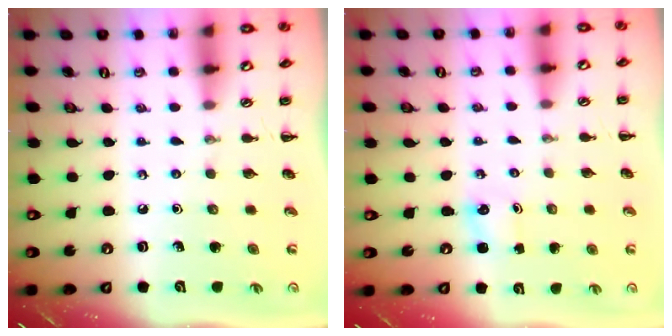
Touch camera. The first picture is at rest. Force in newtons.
{"total": 1.2, "press": 1.2, "slide": 0.2}